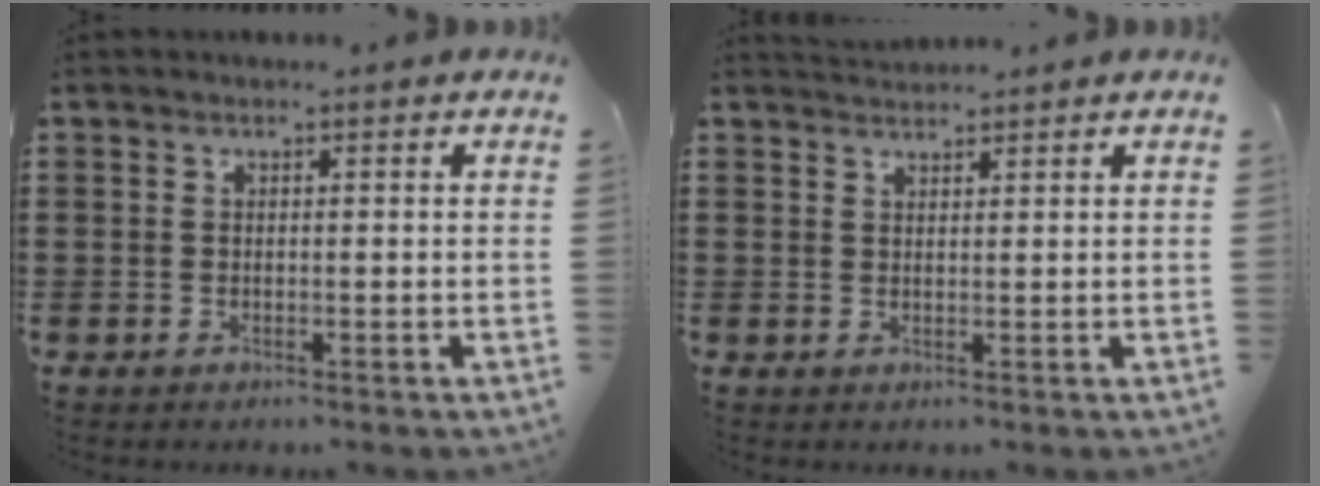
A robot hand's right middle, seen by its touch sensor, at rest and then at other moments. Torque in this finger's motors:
{"motor_torque": [-0.07, -0.08, -0.05, -0.03]}